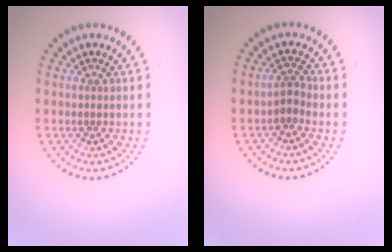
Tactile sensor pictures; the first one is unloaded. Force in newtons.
{"total": 1.5, "press": 1.0, "slide": 1.1}